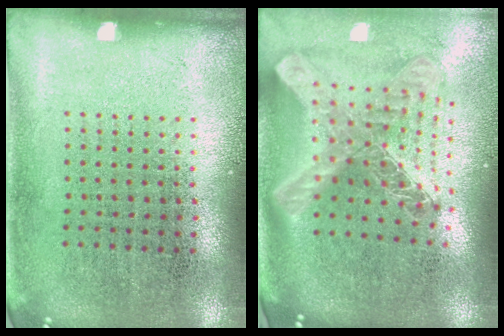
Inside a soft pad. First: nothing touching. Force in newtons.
{"total": 2.9, "press": 2.1, "slide": 2.0}